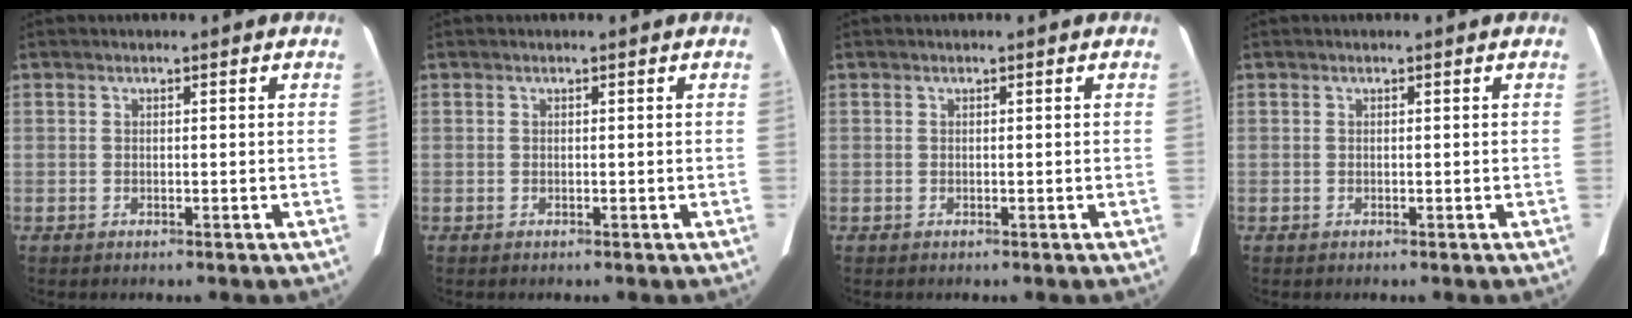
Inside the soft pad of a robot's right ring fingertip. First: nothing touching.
{"total": 0.0}
{"total": 0.0}
{"total": 0.0}